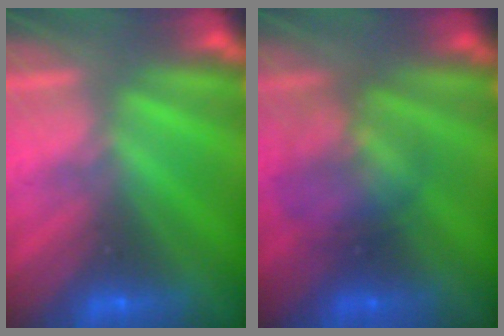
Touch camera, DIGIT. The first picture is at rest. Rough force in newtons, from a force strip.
{"total": 2.3}